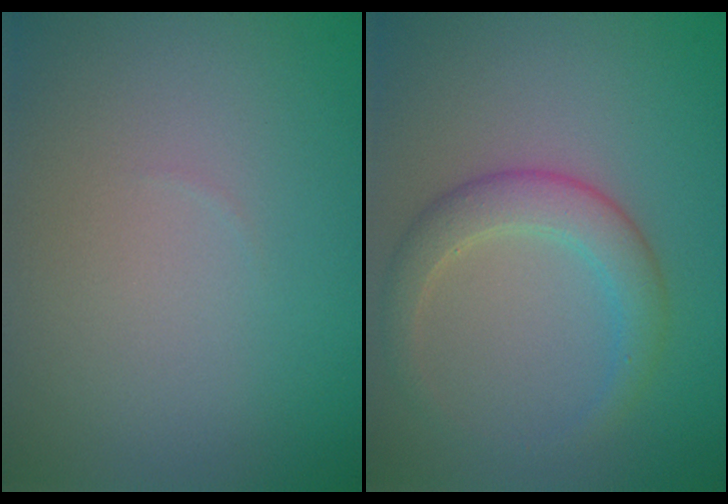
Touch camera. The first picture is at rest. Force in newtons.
{"total": 3.1, "press": 3.1, "slide": 0.3}